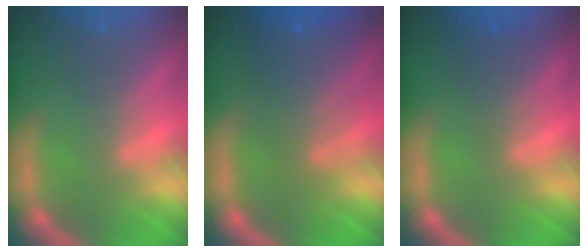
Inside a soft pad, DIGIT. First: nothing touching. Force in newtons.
{"total": 5.1}
{"total": 2.0}